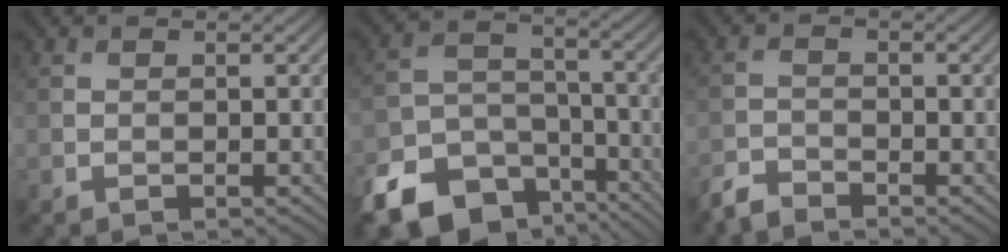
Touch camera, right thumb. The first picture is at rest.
{"total": 13.3, "force": [-9.0, 8.0, 5.8], "torque": [-0.134, -0.035, -0.146]}
{"total": 2.6, "force": [-2.5, 0.5, 0.5], "torque": [-0.013, -0.005, -0.060]}